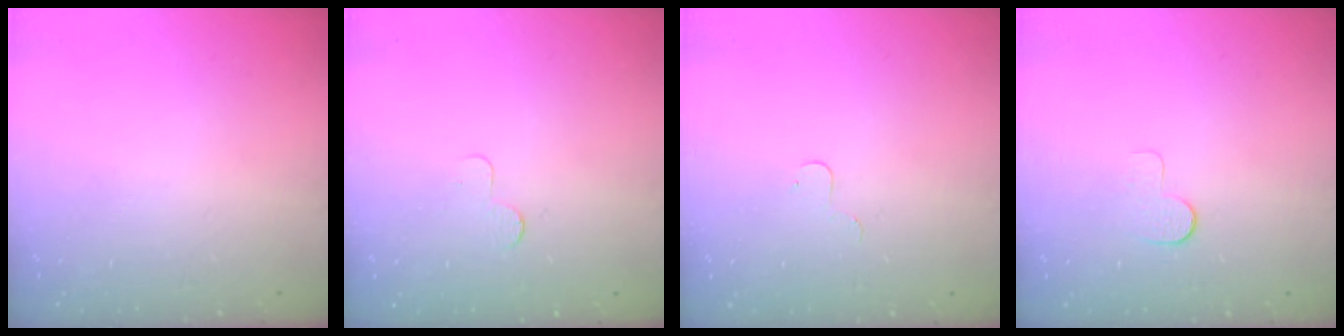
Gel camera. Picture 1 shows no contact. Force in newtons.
{"total": 2.5, "press": 2.5, "slide": 0.2}
{"total": 3.6, "press": 3.6, "slide": 0.4}
{"total": 4.9, "press": 4.8, "slide": 0.5}